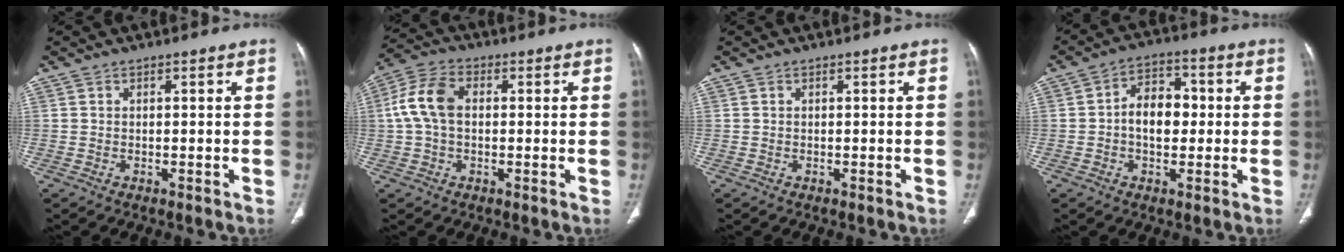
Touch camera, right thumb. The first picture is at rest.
{"total": 8.5, "force": [0.7, 5.5, 6.5], "torque": [-0.138, 0.025, 0.008]}
{"total": 0.0}
{"total": 7.9, "force": [-0.3, 5.4, 5.8], "torque": [-0.069, 0.022, -0.014]}